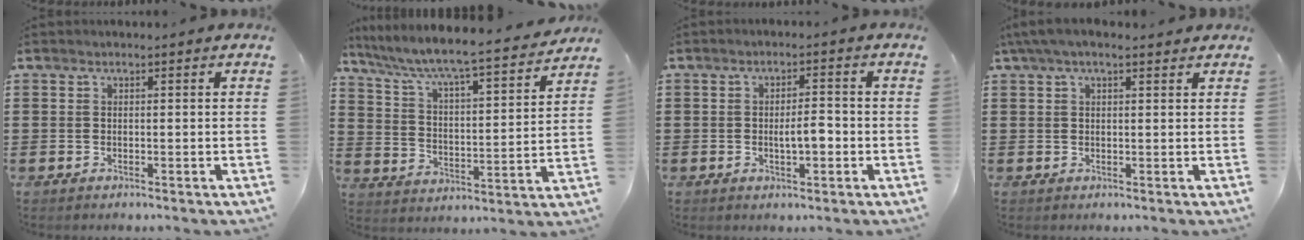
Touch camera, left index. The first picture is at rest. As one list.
[{"total": 5.5, "force": [5.0, -0.2, 2.2], "torque": [-0.068, -0.046, 0.074]}, {"total": 3.8, "force": [-0.7, 1.3, 3.5], "torque": [-0.055, 0.002, -0.017]}, {"total": 3.2, "force": [1.9, 1.1, 2.3], "torque": [-0.049, 0.007, 0.035]}]